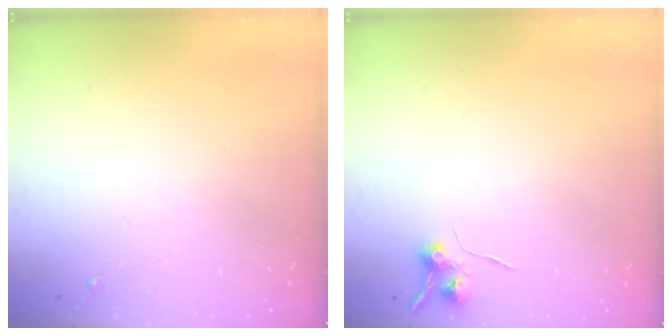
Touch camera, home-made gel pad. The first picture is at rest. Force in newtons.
{"total": 6.6, "press": 6.6, "slide": 0.8}